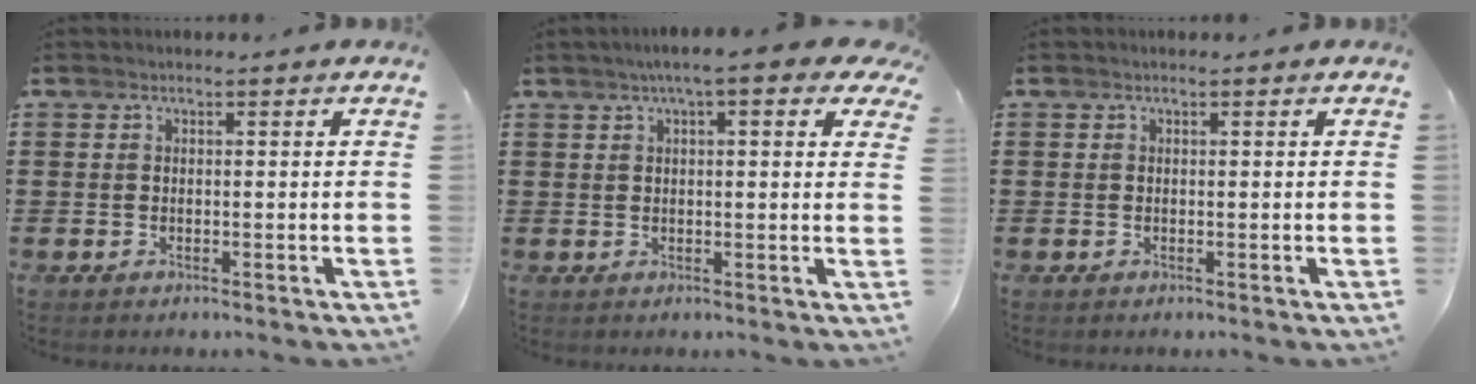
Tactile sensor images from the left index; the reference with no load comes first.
{"total": 4.9, "force": [3.0, 0.6, 3.9], "torque": [-0.074, 0.005, 0.049]}
{"total": 0.0}